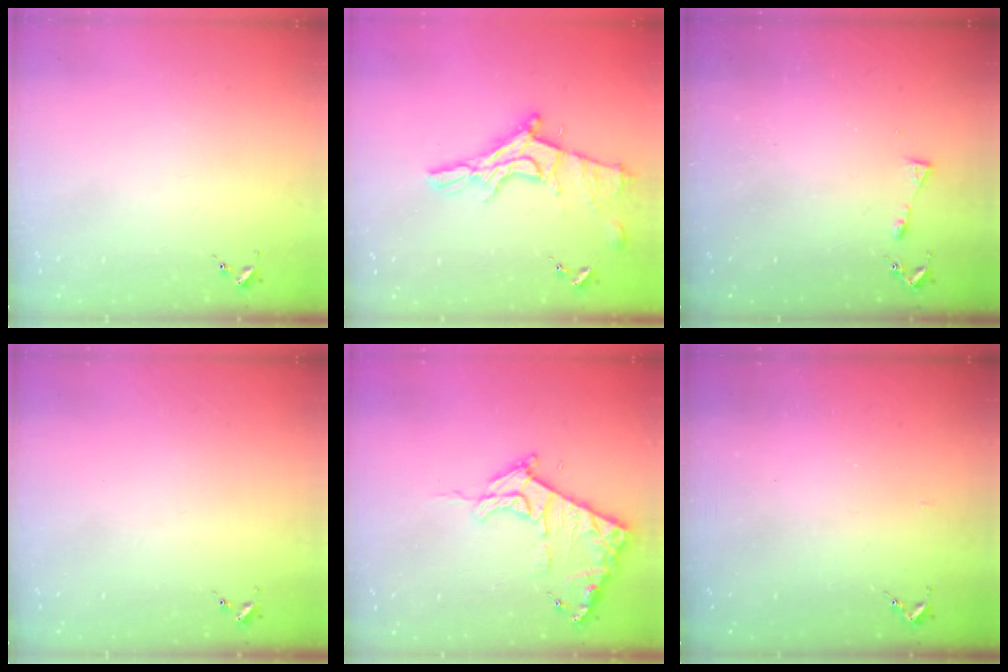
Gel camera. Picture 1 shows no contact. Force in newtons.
{"total": 14.1, "press": 14.1, "slide": 1.3}
{"total": 3.7, "press": 3.7, "slide": 0.5}
{"total": 0.0}
{"total": 12.0, "press": 12.0, "slide": 1.2}
{"total": 2.6, "press": 2.5, "slide": 0.3}